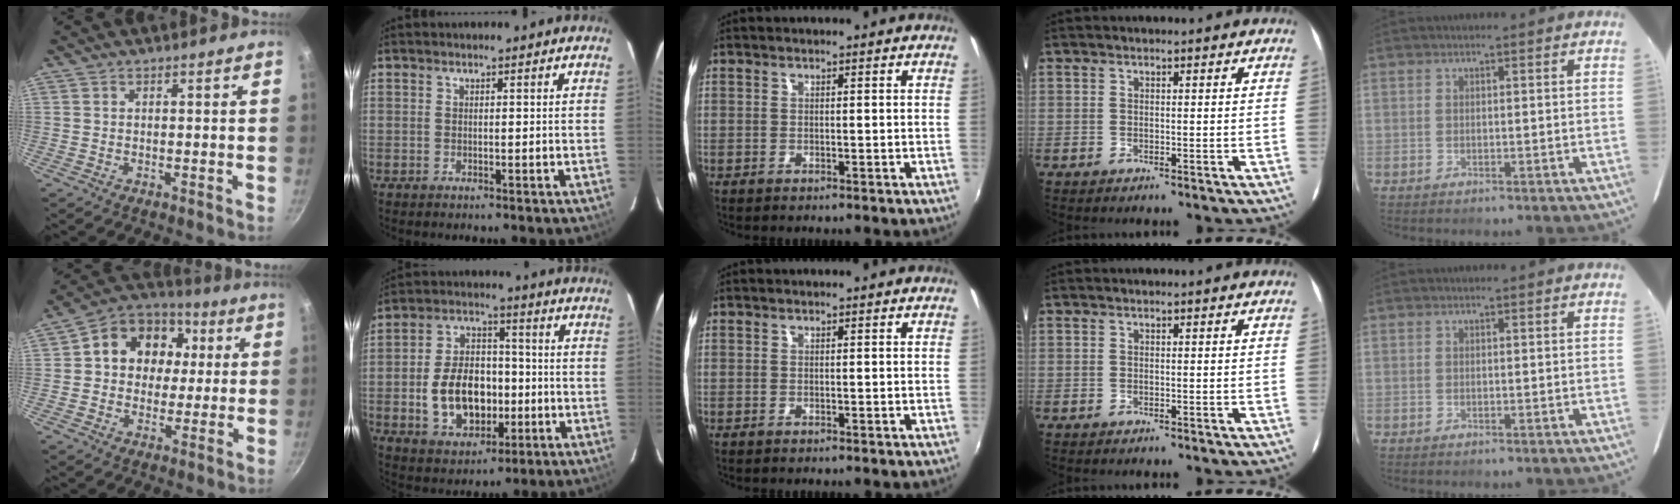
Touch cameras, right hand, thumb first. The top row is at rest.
{"thumb": {"total": 14.8, "force": [2.6, 12.3, 7.8], "torque": [-0.095, 0.022, 0.024]}, "index": {"total": 14.0, "force": [-2.9, 9.3, 10.0], "torque": [-0.209, 0.019, -0.034]}}